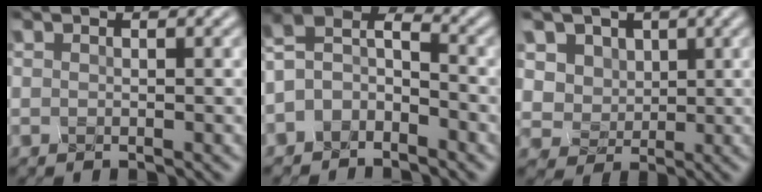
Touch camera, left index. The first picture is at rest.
{"total": 3.9, "force": [-3.1, 1.9, 1.5], "torque": [-0.038, 0.012, -0.061]}
{"total": 4.3, "force": [2.7, 3.3, 0.5], "torque": [-0.030, -0.005, 0.057]}